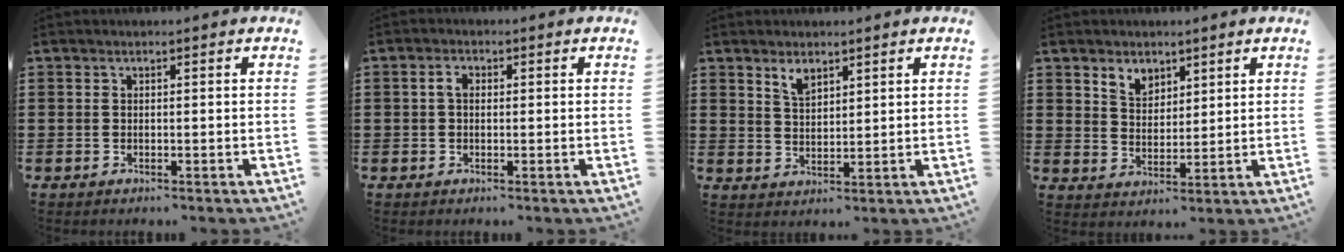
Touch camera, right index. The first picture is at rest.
{"total": 1.9, "force": [0.2, 1.3, 1.4], "torque": [-0.030, 0.008, 0.002]}
{"total": 3.0, "force": [2.3, 1.4, 1.4], "torque": [-0.035, 0.003, 0.042]}
{"total": 4.1, "force": [3.1, 2.5, 1.0], "torque": [-0.031, 0.007, 0.059]}